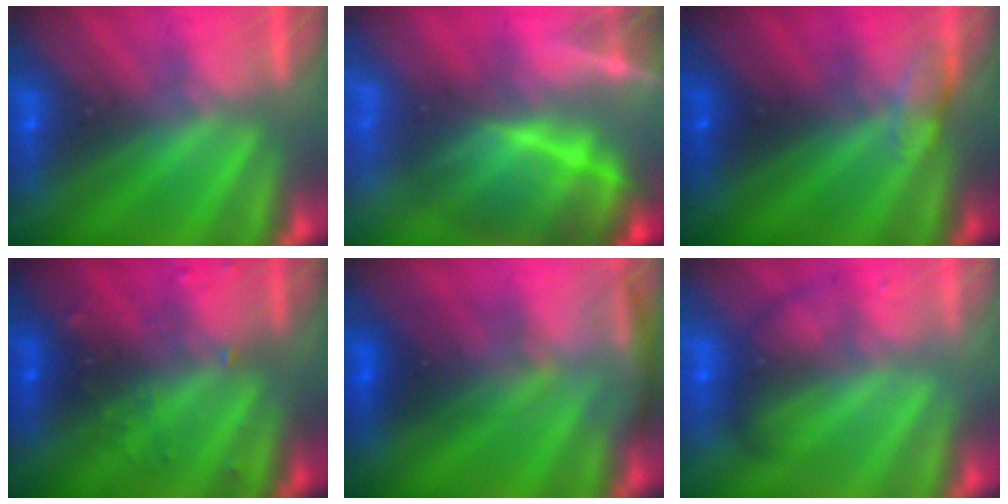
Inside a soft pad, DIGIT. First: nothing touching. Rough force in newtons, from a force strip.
{"total": 9.7}
{"total": 2.7}
{"total": 2.9}
{"total": 2.7}
{"total": 2.1}